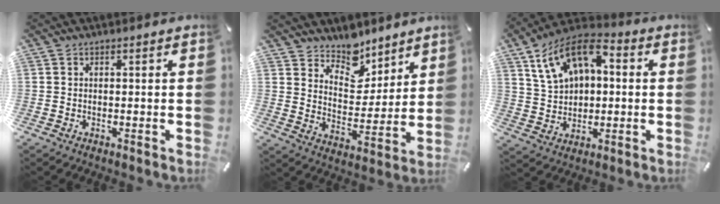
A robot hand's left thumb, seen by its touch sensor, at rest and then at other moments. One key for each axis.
{"total": 9.3, "fx": 7.8, "fy": 5.0, "fz": 0.2, "tx": -0.012, "ty": -0.084, "tz": 0.147}
{"total": 13.1, "fx": 5.2, "fy": 9.5, "fz": 7.4, "tx": -0.150, "ty": -0.008, "tz": 0.099}